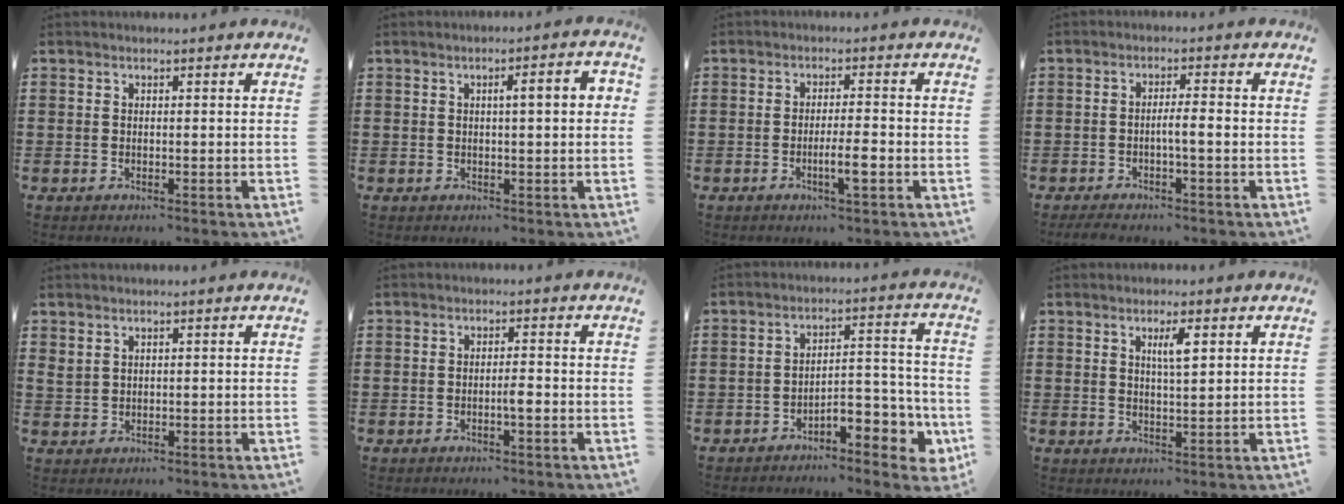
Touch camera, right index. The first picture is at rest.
{"total": 3.6, "force": [0.4, 0.4, 3.5], "torque": [-0.055, -0.001, 0.002]}
{"total": 4.1, "force": [-1.5, 0.2, 3.8], "torque": [-0.064, -0.005, -0.026]}
{"total": 3.1, "force": [-1.6, 0.1, 2.7], "torque": [-0.053, -0.007, -0.031]}
{"total": 1.5, "force": [1.1, 0.8, 0.5], "torque": [-0.014, 0.001, 0.023]}
{"total": 2.0, "force": [-0.7, 0.3, 1.8], "torque": [-0.033, 0.002, -0.013]}
{"total": 5.8, "force": [-4.1, 2.1, 3.6], "torque": [-0.051, 0.003, -0.079]}
{"total": 3.2, "force": [1.3, 0.6, 2.9], "torque": [-0.052, 0.001, 0.017]}